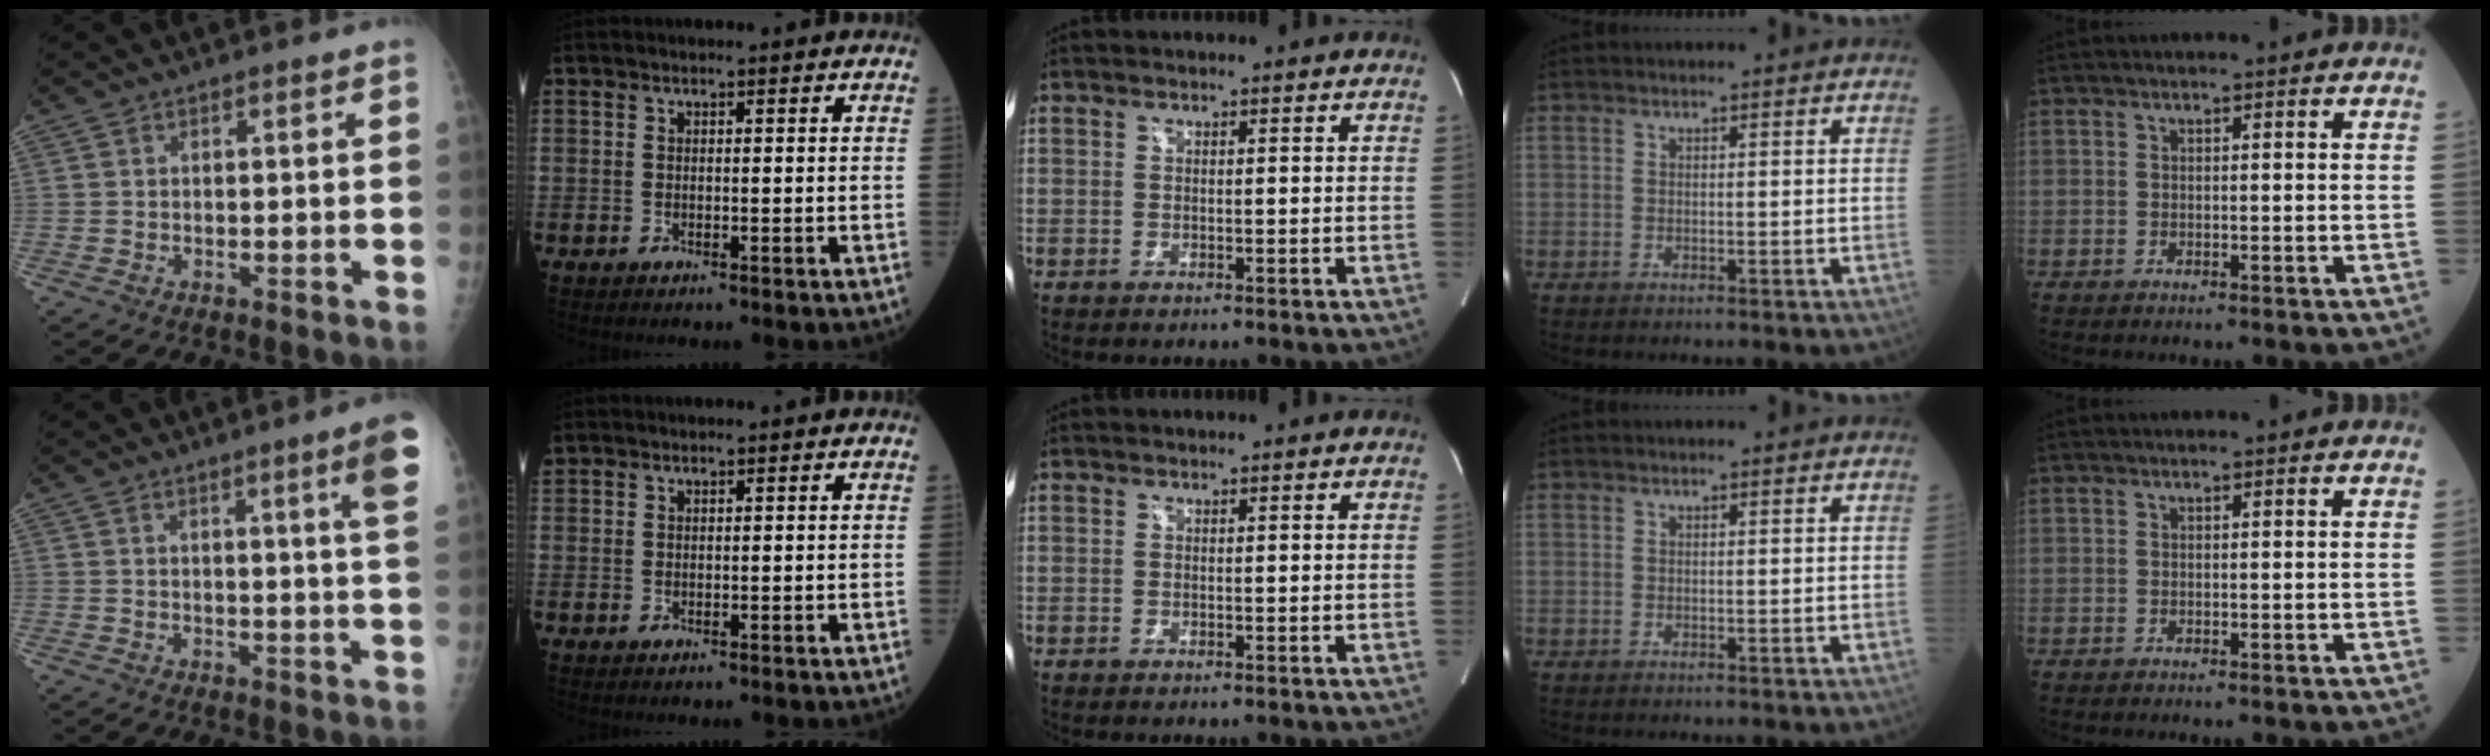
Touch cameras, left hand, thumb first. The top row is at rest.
{"thumb": {"total": 7.0, "force": [3.4, -0.5, 6.1], "torque": [-0.079, -0.021, 0.041]}, "index": {"total": 0.7, "force": [0.6, 0.3, 0.0], "torque": [-0.009, 0.010, 0.017]}}